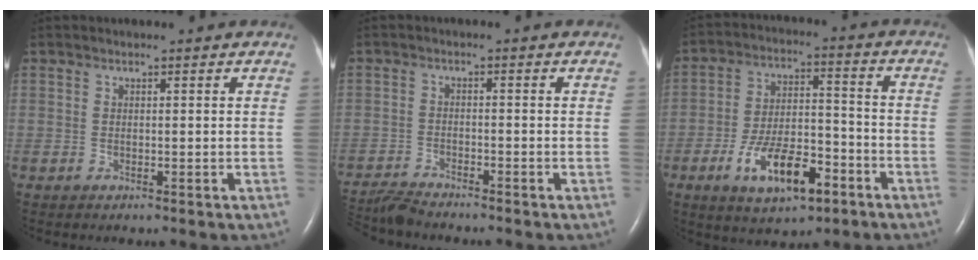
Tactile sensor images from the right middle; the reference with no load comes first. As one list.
[{"total": 5.8, "force": [-5.7, -0.4, 0.9], "torque": [-0.017, -0.018, -0.104]}, {"total": 11.9, "force": [-6.0, 4.6, 9.2], "torque": [-0.168, 0.007, -0.096]}]